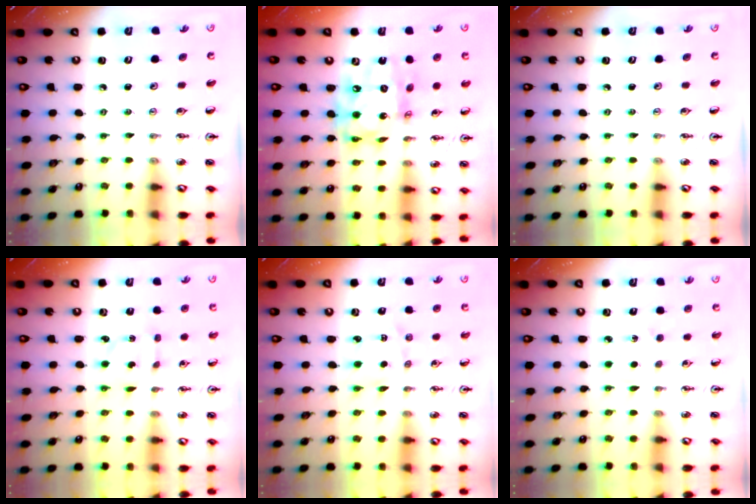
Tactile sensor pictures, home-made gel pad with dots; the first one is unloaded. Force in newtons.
{"total": 16.0, "press": 16.0, "slide": 1.3}
{"total": 0.0}
{"total": 3.6, "press": 3.5, "slide": 0.9}
{"total": 2.0, "press": 1.9, "slide": 0.5}
{"total": 3.0, "press": 3.0, "slide": 0.3}